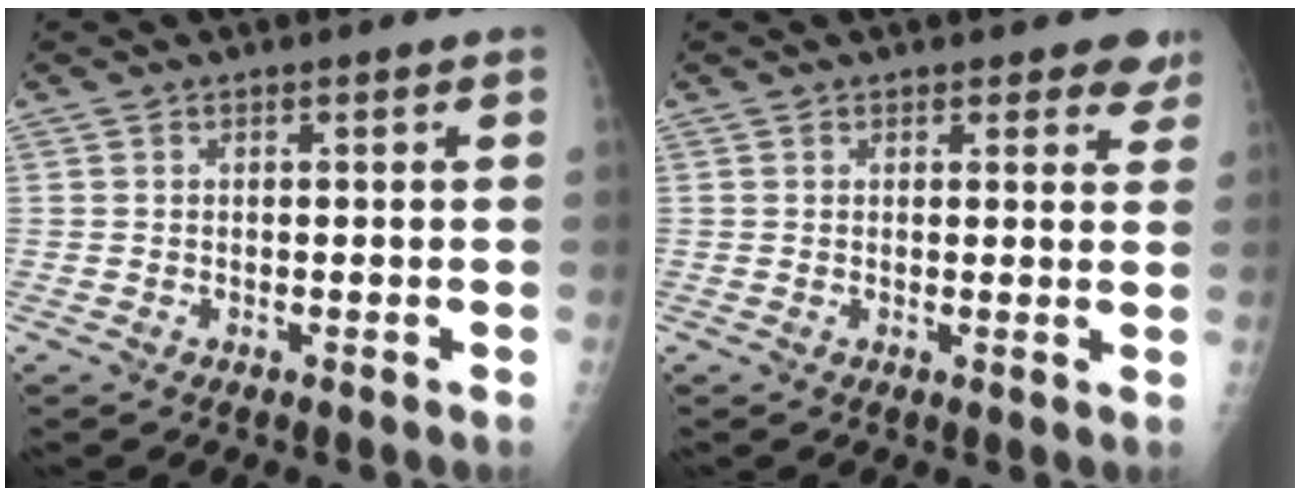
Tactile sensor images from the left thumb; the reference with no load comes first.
{"total": 4.0, "force": [3.2, 2.1, 0.9], "torque": [0.027, -0.017, 0.026]}